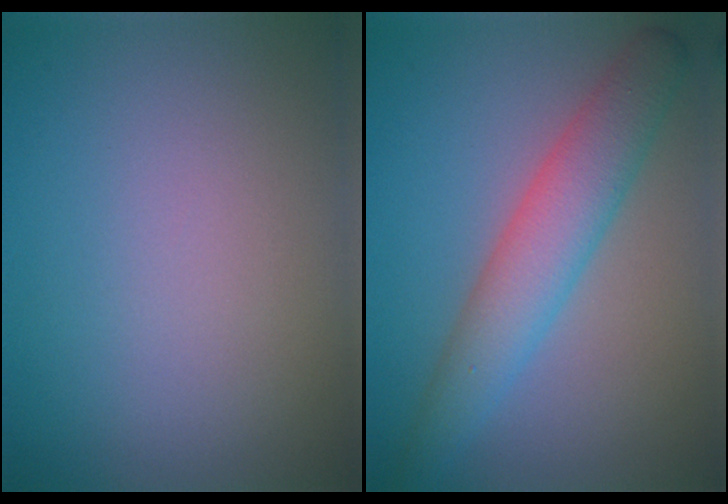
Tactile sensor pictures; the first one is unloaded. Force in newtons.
{"total": 4.9, "press": 4.9, "slide": 0.0}